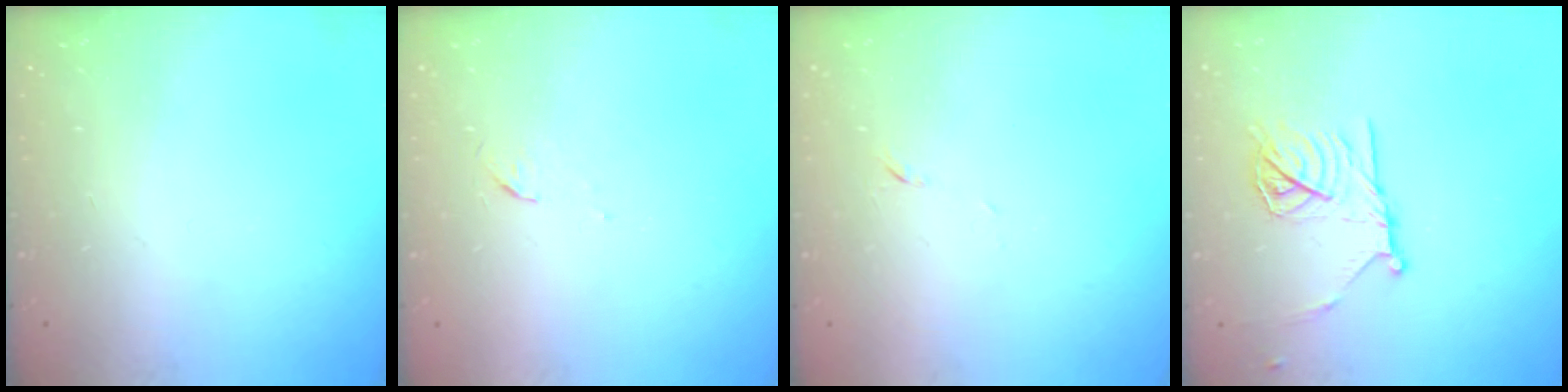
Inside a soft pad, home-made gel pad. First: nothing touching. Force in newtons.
{"total": 3.3, "press": 3.3, "slide": 0.5}
{"total": 4.4, "press": 4.3, "slide": 0.8}
{"total": 14.9, "press": 14.9, "slide": 0.4}